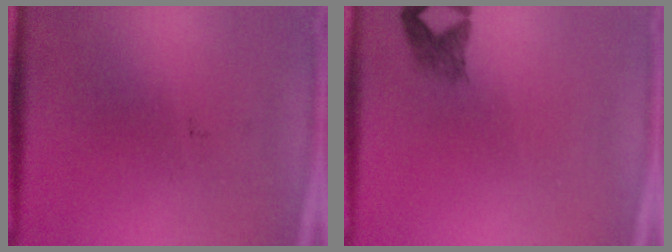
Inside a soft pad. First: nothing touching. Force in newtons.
{"total": 2.0}